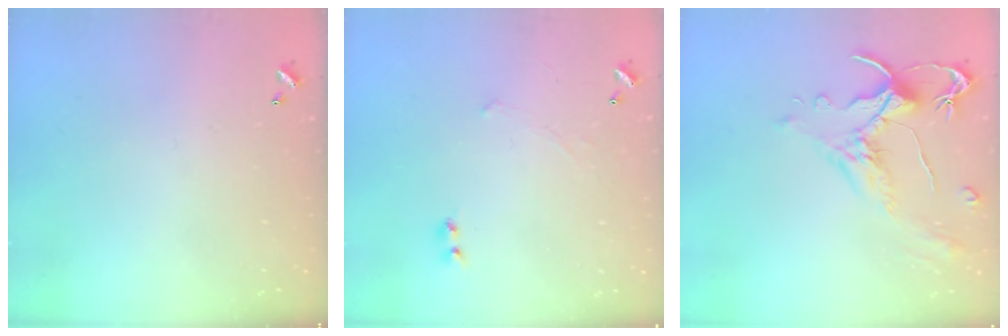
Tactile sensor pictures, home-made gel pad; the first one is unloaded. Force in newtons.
{"total": 2.3, "press": 2.3, "slide": 0.2}
{"total": 1.5, "press": 1.0, "slide": 1.1}